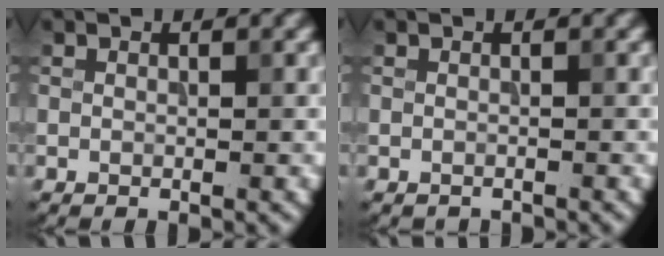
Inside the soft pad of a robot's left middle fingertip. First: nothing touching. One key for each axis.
{"total": 0.8, "fx": -0.8, "fy": 0.0, "fz": -0.1, "tx": 0.002, "ty": -0.006, "tz": -0.015}